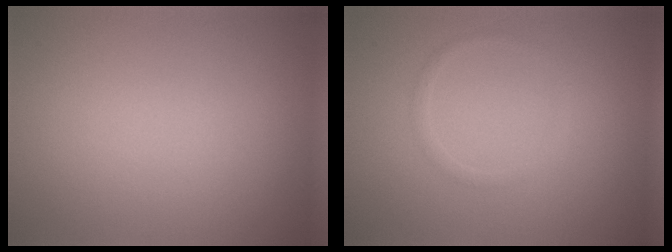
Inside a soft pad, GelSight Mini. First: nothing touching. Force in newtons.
{"total": 0.9, "press": 0.9, "slide": 0.1}